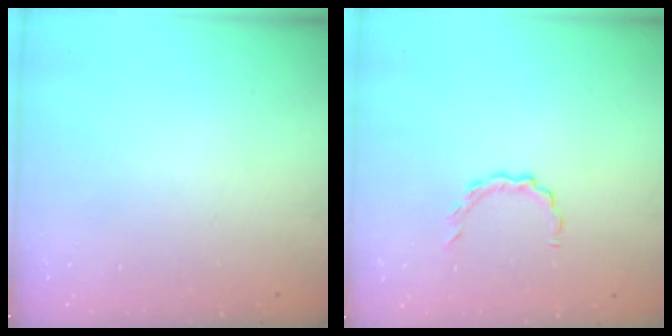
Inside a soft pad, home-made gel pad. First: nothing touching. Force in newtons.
{"total": 3.9, "press": 3.7, "slide": 1.2}